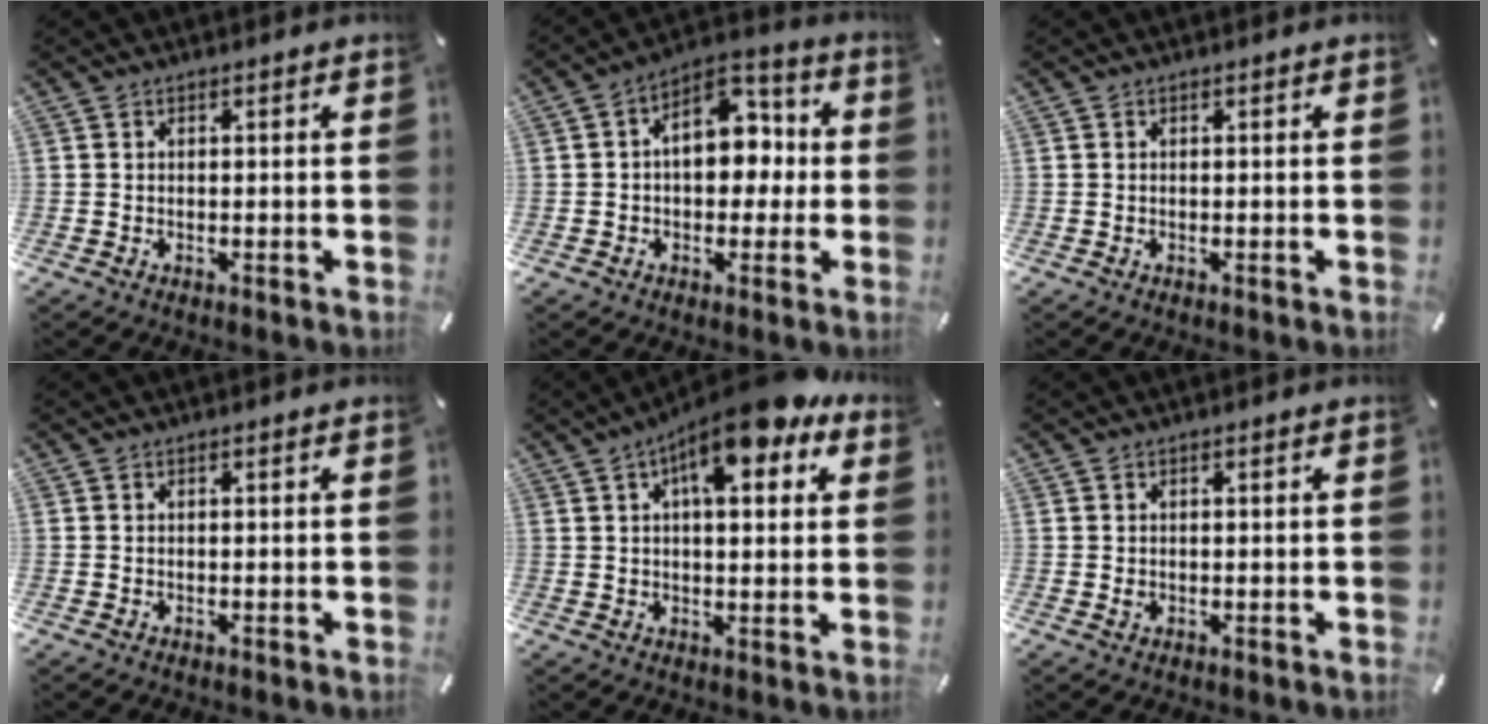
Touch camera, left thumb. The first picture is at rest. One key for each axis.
{"total": 12.0, "fx": 1.4, "fy": 8.3, "fz": 8.6, "tx": -0.107, "ty": -0.003, "tz": 0.025}
{"total": 0.0}
{"total": 0.0}
{"total": 12.8, "fx": 7.3, "fy": 4.3, "fz": 9.6, "tx": -0.149, "ty": -0.025, "tz": 0.123}
{"total": 0.7, "fx": 0.2, "fy": 0.6, "fz": 0.3, "tx": -0.008, "ty": 0.002, "tz": 0.003}